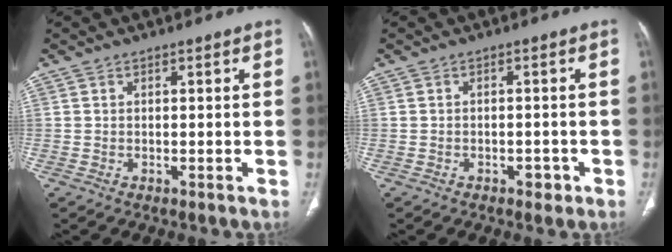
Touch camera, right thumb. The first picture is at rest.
{"total": 2.0, "force": [-1.1, 1.3, 1.1], "torque": [-0.011, 0.006, -0.013]}